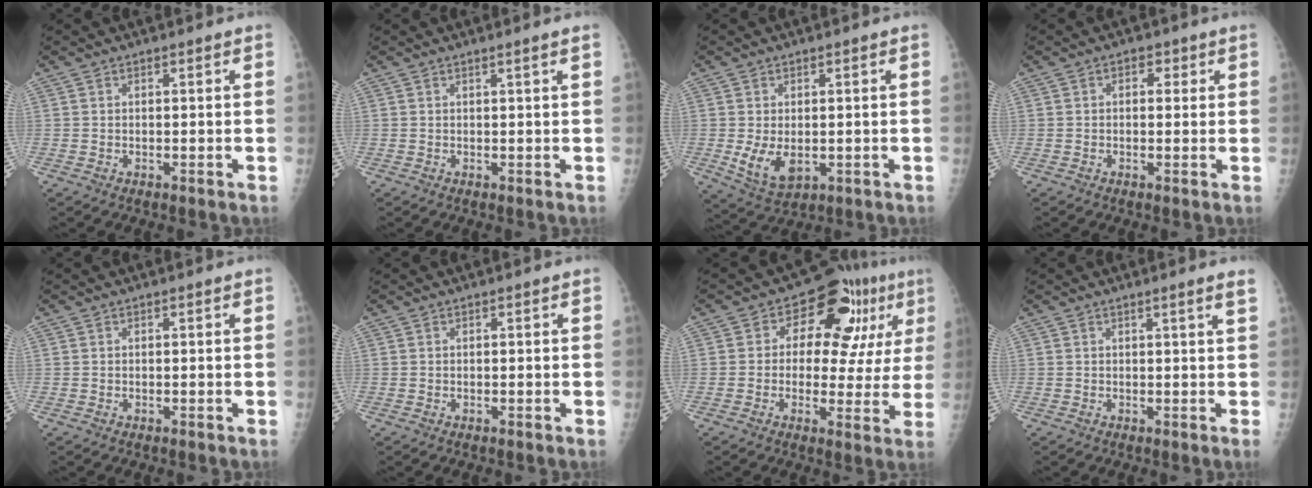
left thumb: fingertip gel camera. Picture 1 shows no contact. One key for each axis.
{"total": 1.0, "fx": 0.5, "fy": -0.4, "fz": 0.8, "tx": -0.022, "ty": -0.004, "tz": 0.012}
{"total": 6.7, "fx": -0.8, "fy": 4.2, "fz": 5.1, "tx": -0.082, "ty": -0.017, "tz": -0.001}
{"total": 2.5, "fx": 0.8, "fy": 1.8, "fz": 1.6, "tx": -0.003, "ty": 0.003, "tz": 0.006}
{"total": 0.0}
{"total": 0.0}
{"total": 15.0, "fx": 5.1, "fy": 8.6, "fz": 11.2, "tx": -0.094, "ty": 0.008, "tz": 0.061}
{"total": 2.8, "fx": 1.2, "fy": -1.2, "fz": 2.2, "tx": -0.038, "ty": -0.006, "tz": 0.016}